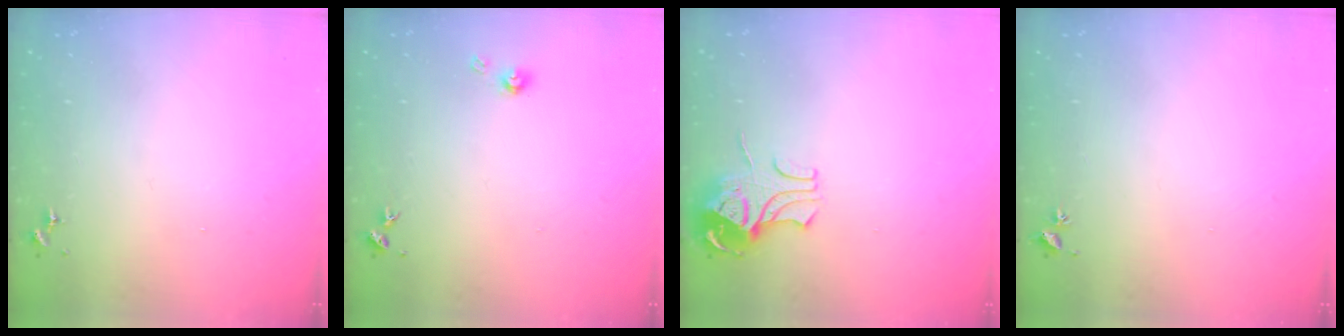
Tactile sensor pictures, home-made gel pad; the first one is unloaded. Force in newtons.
{"total": 3.9, "press": 3.8, "slide": 0.4}
{"total": 8.9, "press": 8.9, "slide": 0.9}
{"total": 2.0, "press": 2.0, "slide": 0.3}